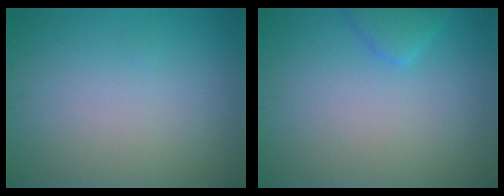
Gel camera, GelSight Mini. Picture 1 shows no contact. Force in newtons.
{"total": 1.8, "press": 1.8, "slide": 0.1}